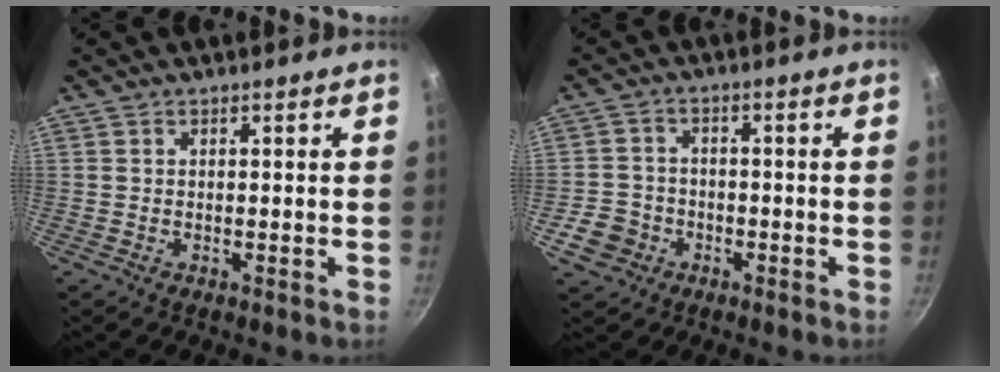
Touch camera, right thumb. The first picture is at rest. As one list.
[{"total": 6.0, "force": [-2.7, 5.1, 1.7], "torque": [-0.016, 0.027, -0.048]}]